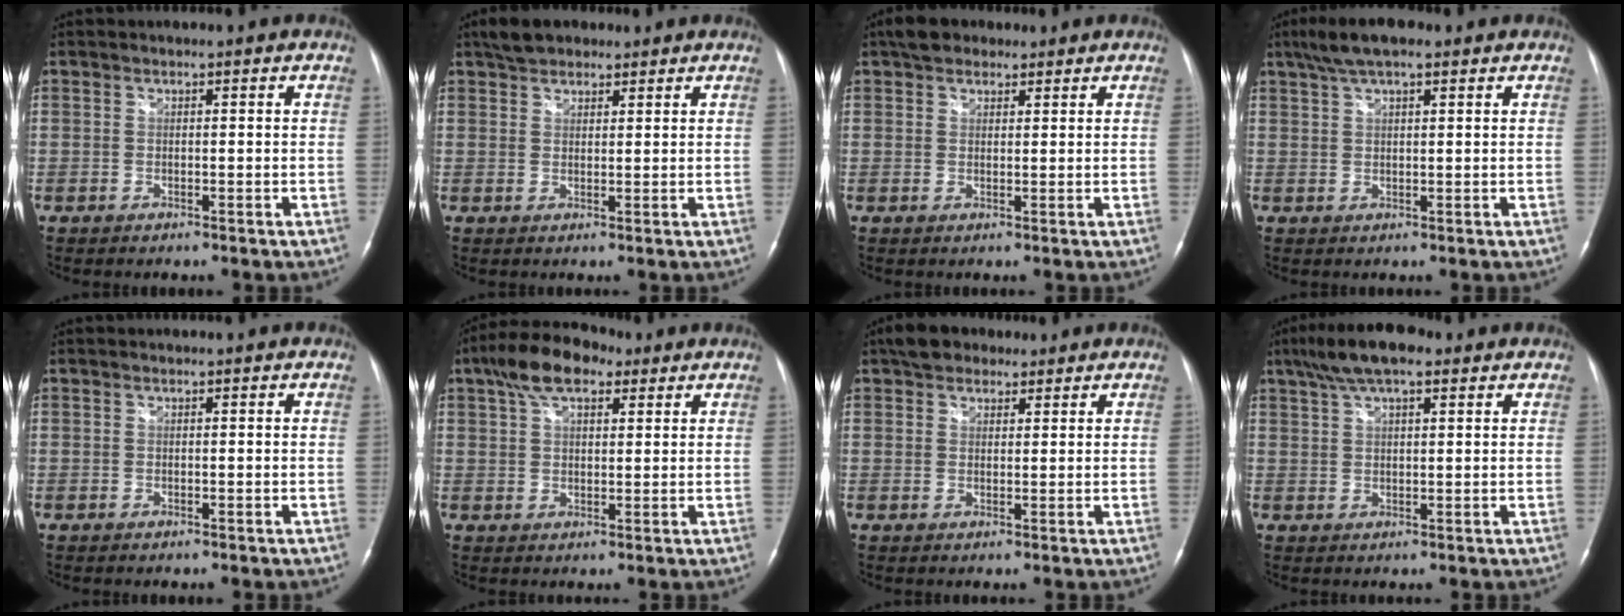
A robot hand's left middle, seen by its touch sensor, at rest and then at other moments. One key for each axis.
{"total": 4.9, "fx": 3.8, "fy": 2.5, "fz": 1.9, "tx": -0.039, "ty": 0.019, "tz": 0.068}
{"total": 4.7, "fx": 3.4, "fy": 2.6, "fz": 1.8, "tx": -0.035, "ty": 0.021, "tz": 0.060}
{"total": 6.9, "fx": 4.8, "fy": 1.6, "fz": 4.6, "tx": -0.093, "ty": 0.025, "tz": 0.086}
{"total": 0.0}
{"total": 8.9, "fx": 5.2, "fy": 4.0, "fz": 6.0, "tx": -0.119, "ty": 0.031, "tz": 0.092}
{"total": 5.5, "fx": 4.1, "fy": 3.0, "fz": 2.0, "tx": -0.037, "ty": 0.021, "tz": 0.073}
{"total": 8.9, "fx": 6.0, "fy": 2.4, "fz": 6.2, "tx": -0.119, "ty": 0.024, "tz": 0.103}